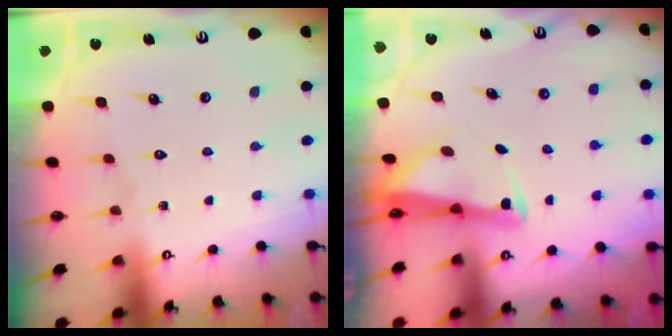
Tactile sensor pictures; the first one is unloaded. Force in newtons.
{"total": 2.6, "press": 2.5, "slide": 0.6}